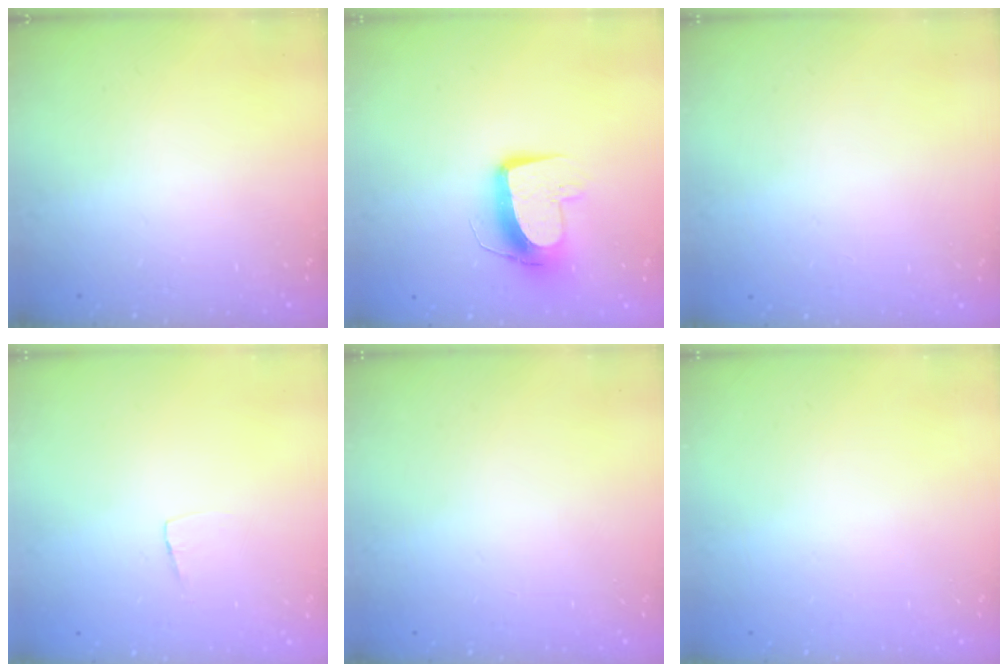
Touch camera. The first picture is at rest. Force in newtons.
{"total": 11.8, "press": 11.7, "slide": 1.1}
{"total": 0.6, "press": 0.6, "slide": 0.1}
{"total": 3.5, "press": 3.5, "slide": 0.2}
{"total": 0.0}
{"total": 0.0}